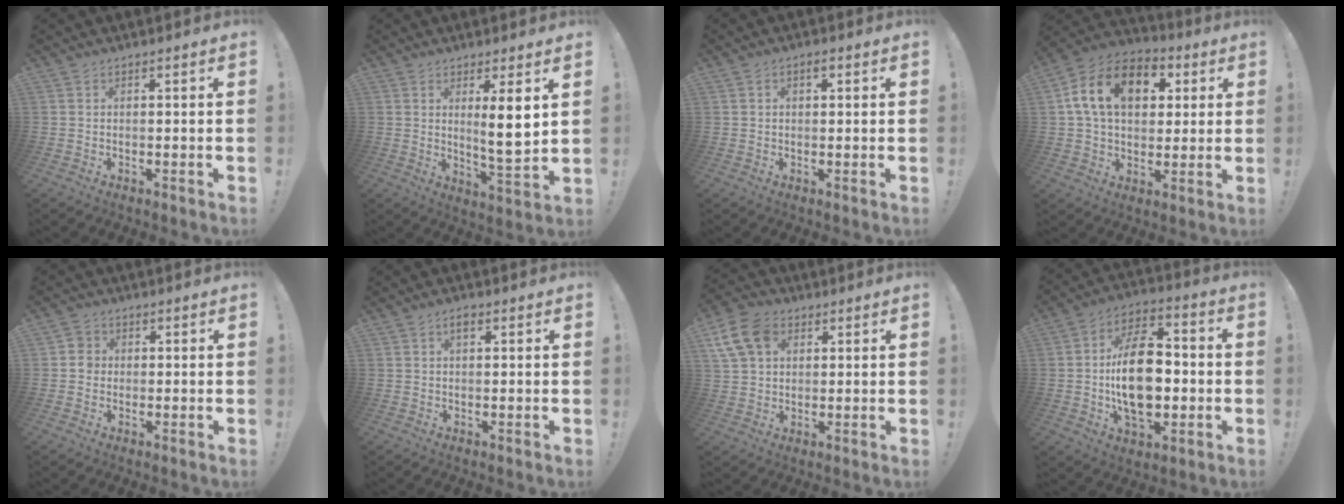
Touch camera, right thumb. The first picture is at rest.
{"total": 8.7, "force": [2.7, 0.8, 8.2], "torque": [-0.120, -0.023, 0.039]}
{"total": 2.0, "force": [0.5, 1.4, 1.4], "torque": [-0.023, 0.006, 0.006]}
{"total": 17.4, "force": [5.4, 11.8, 11.5], "torque": [-0.192, -0.002, 0.097]}
{"total": 3.8, "force": [-0.5, 3.5, 1.4], "torque": [-0.012, 0.010, -0.010]}
{"total": 1.9, "force": [0.8, 0.9, 1.5], "torque": [-0.025, 0.003, 0.011]}
{"total": 12.2, "force": [4.9, 8.9, 6.8], "torque": [-0.131, -0.012, 0.100]}
{"total": 20.7, "force": [-2.3, 12.4, 16.4], "torque": [-0.291, 0.011, -0.038]}